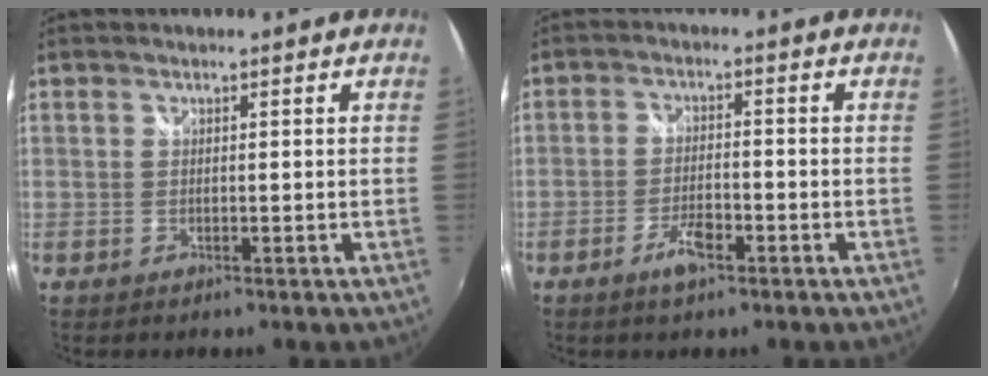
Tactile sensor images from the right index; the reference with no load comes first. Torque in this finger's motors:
{"motor_torque": [0.10, -0.06, 0.07, 0.06]}